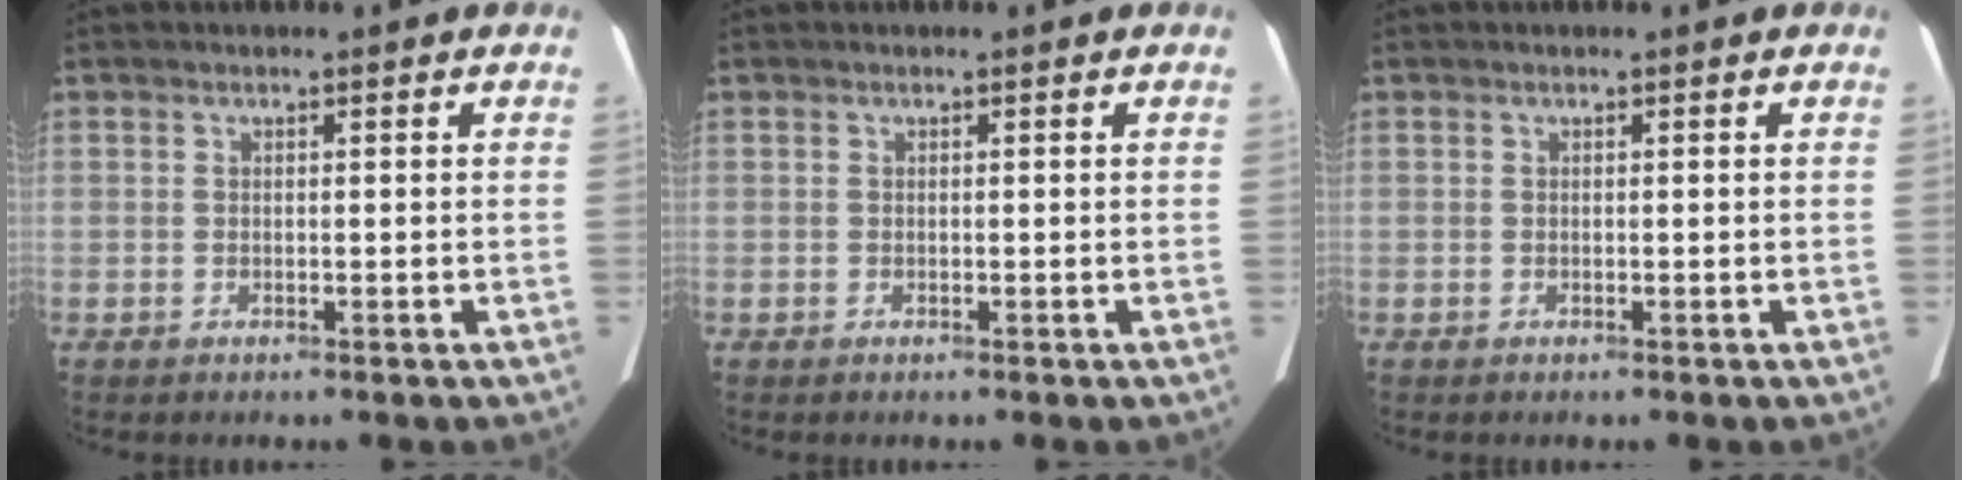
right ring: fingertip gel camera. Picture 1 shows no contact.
{"total": 0.0}
{"total": 0.0}